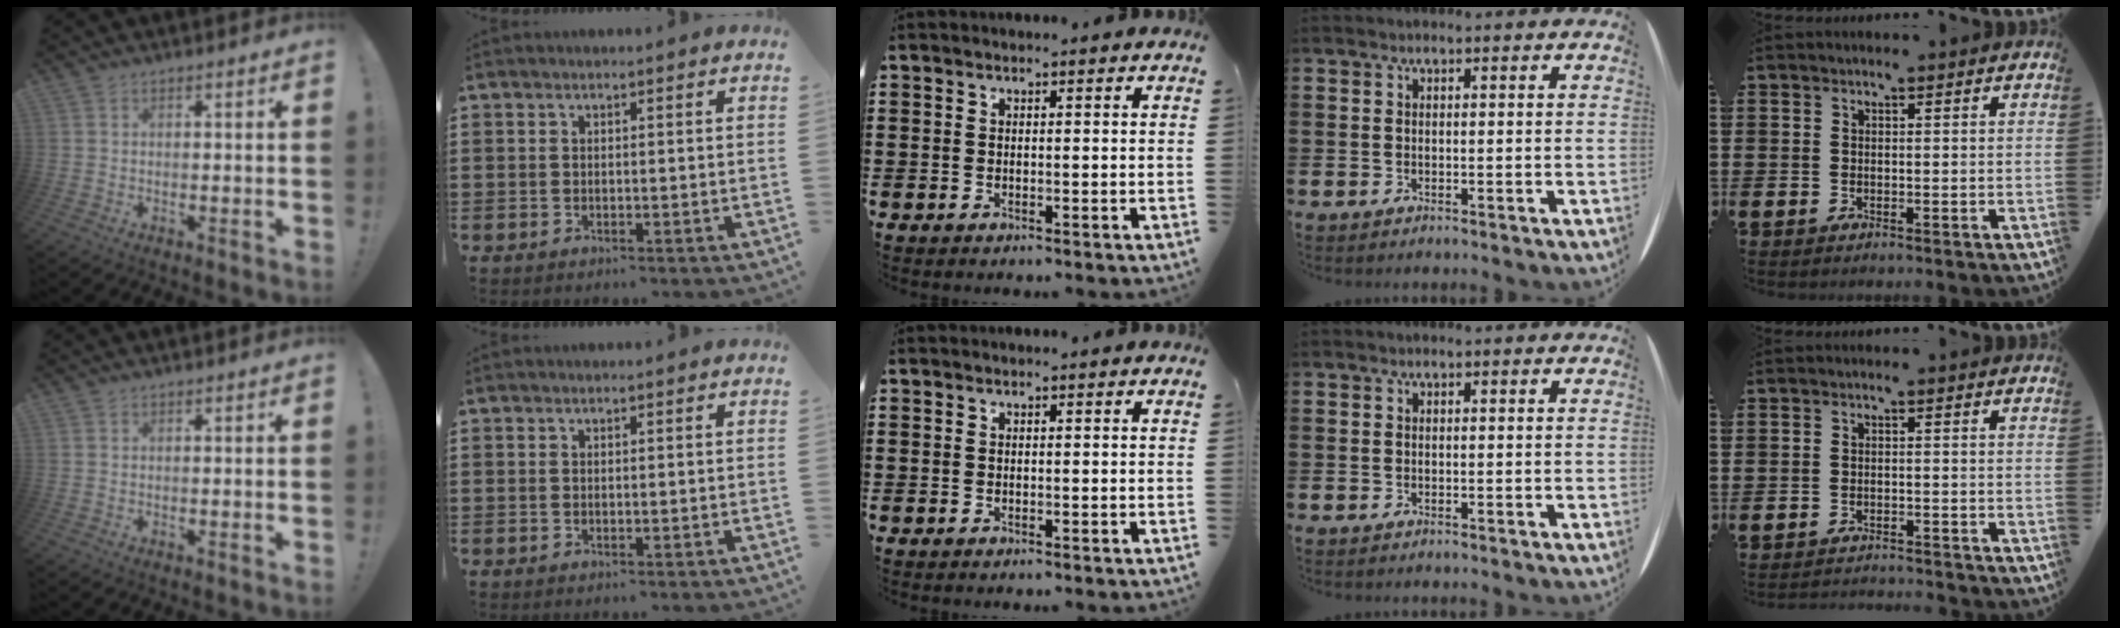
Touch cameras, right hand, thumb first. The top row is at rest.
{"little": {"total": 1.7, "force": [-1.7, -0.1, 0.0], "torque": [-0.003, 0.004, -0.035]}}